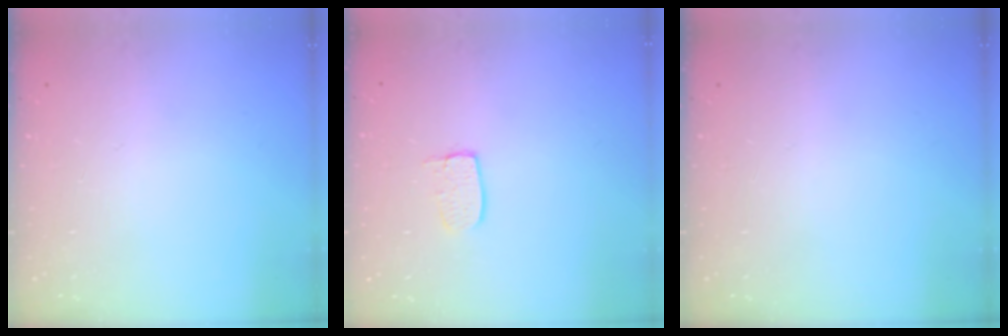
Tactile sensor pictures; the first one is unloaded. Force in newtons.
{"total": 5.6, "press": 5.6, "slide": 0.4}
{"total": 0.0}